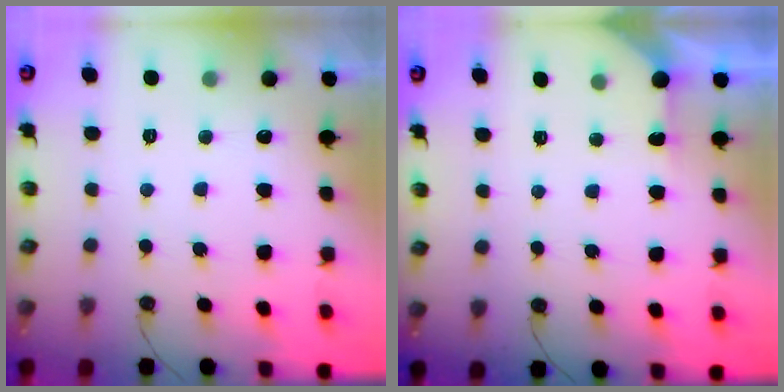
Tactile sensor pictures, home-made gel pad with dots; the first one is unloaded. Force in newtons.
{"total": 2.0, "press": 1.9, "slide": 0.2}